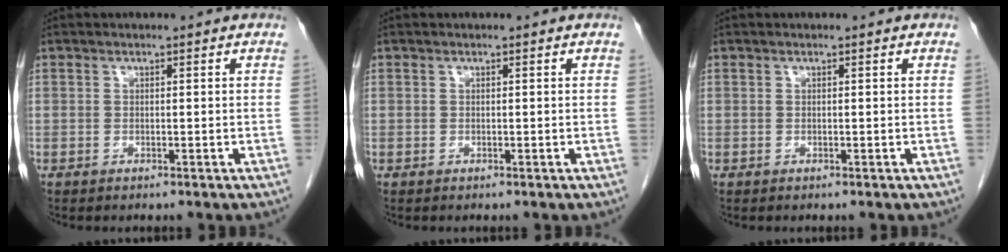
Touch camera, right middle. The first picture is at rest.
{"total": 0.0}
{"total": 0.0}